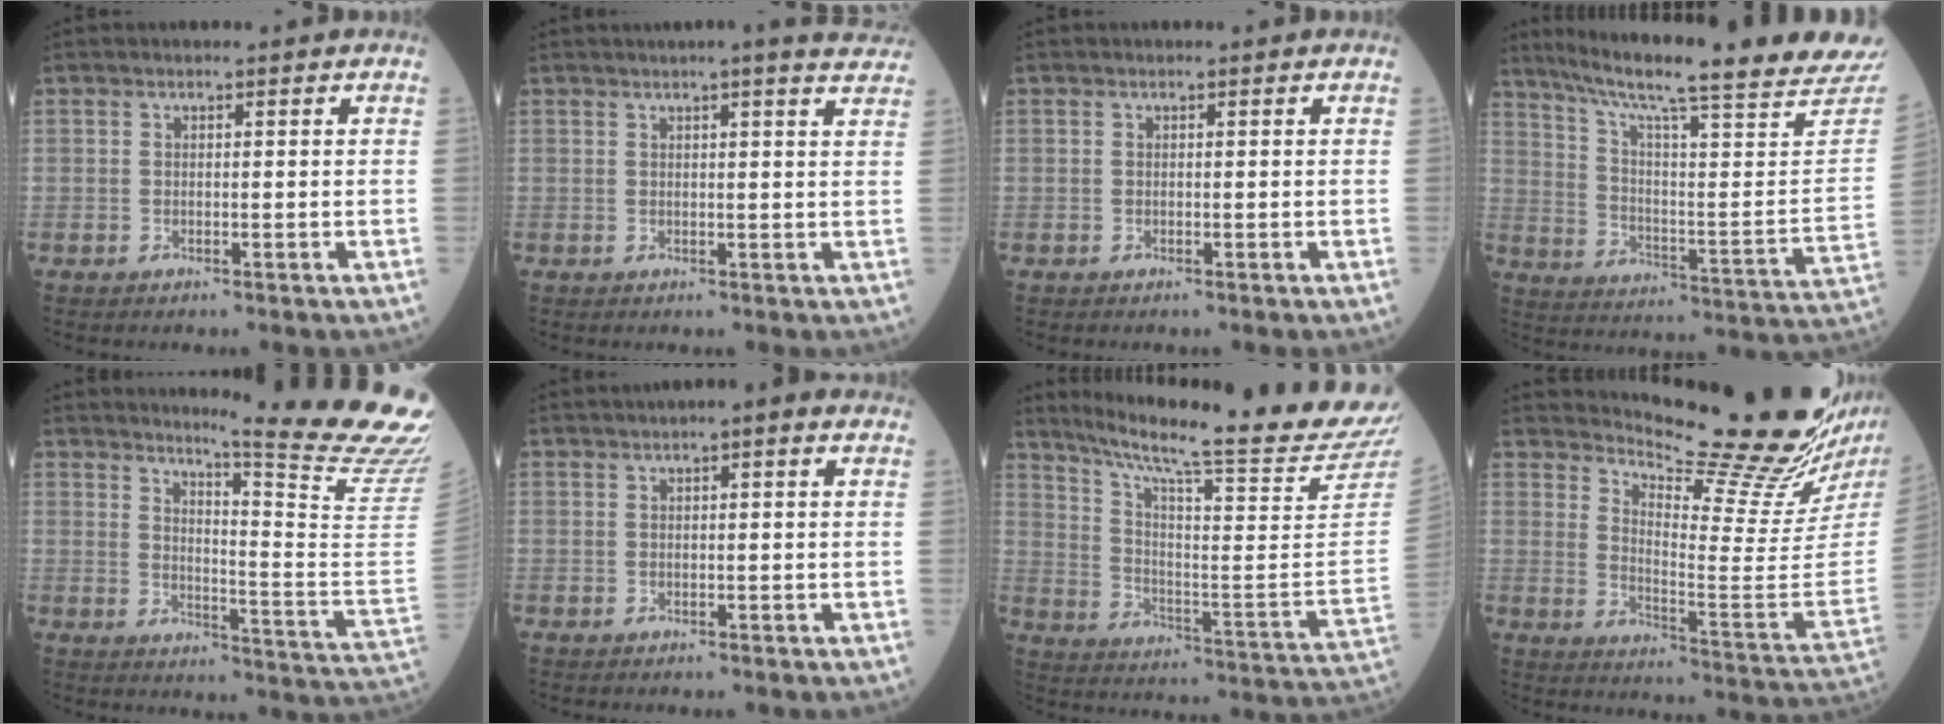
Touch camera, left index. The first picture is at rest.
{"total": 8.4, "force": [7.4, 0.0, 3.9], "torque": [-0.045, 0.004, 0.064]}
{"total": 0.0}
{"total": 28.3, "force": [24.2, 1.0, 14.5], "torque": [-0.237, -0.079, 0.321]}
{"total": 20.5, "force": [18.2, -2.4, 9.2], "torque": [-0.138, -0.145, 0.215]}
{"total": 3.2, "force": [1.5, 0.7, 2.7], "torque": [-0.041, 0.018, 0.017]}
{"total": 25.5, "force": [22.7, -1.9, 11.5], "torque": [-0.194, -0.108, 0.312]}
{"total": 20.6, "force": [18.4, -0.9, 9.1], "torque": [-0.154, -0.114, 0.250]}